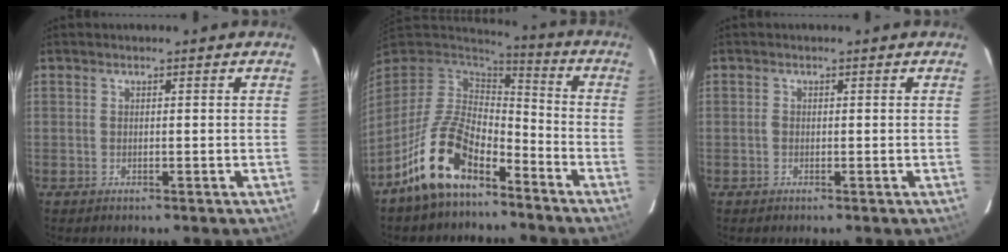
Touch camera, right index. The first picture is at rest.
{"total": 15.0, "force": [-9.3, 7.2, 9.3], "torque": [-0.191, 0.003, -0.171]}
{"total": 0.6, "force": [-0.2, 0.5, 0.2], "torque": [-0.001, 0.001, -0.005]}